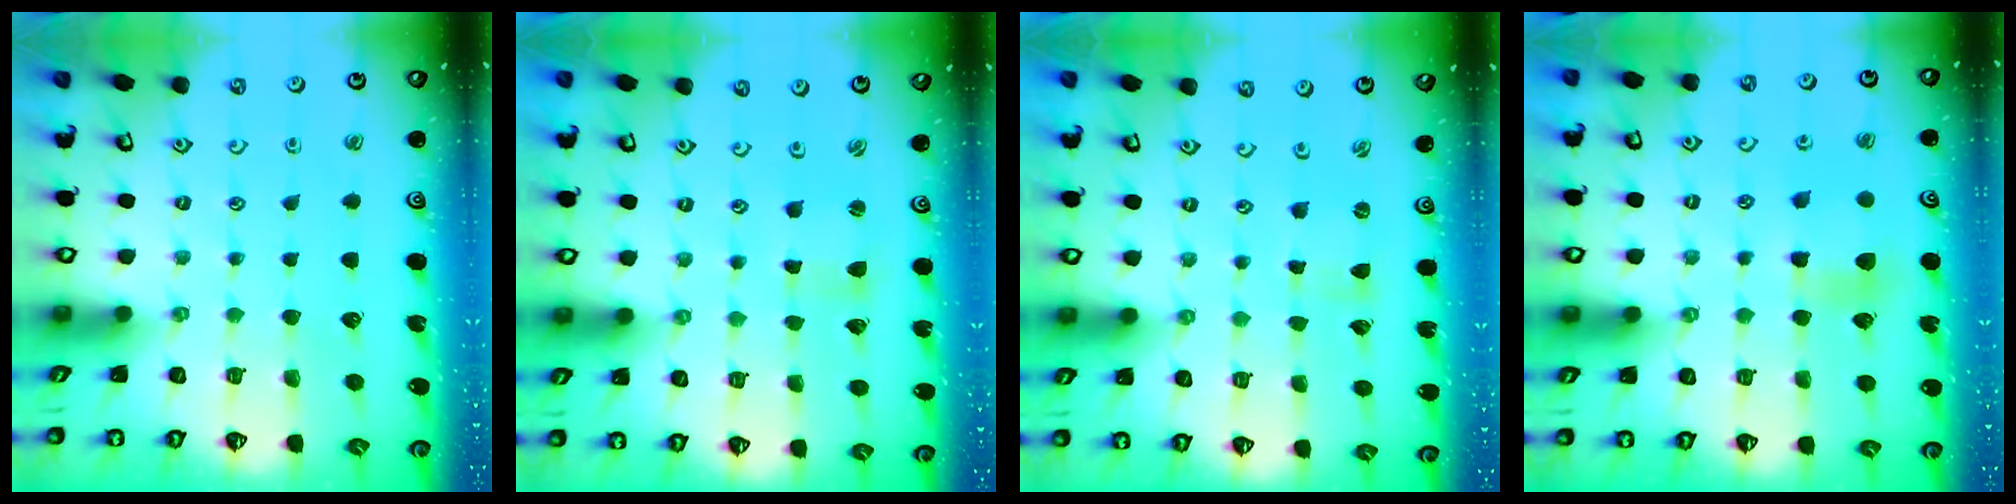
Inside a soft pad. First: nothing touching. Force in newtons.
{"total": 1.4, "press": 1.4, "slide": 0.3}
{"total": 0.0}
{"total": 7.3, "press": 7.3, "slide": 0.6}